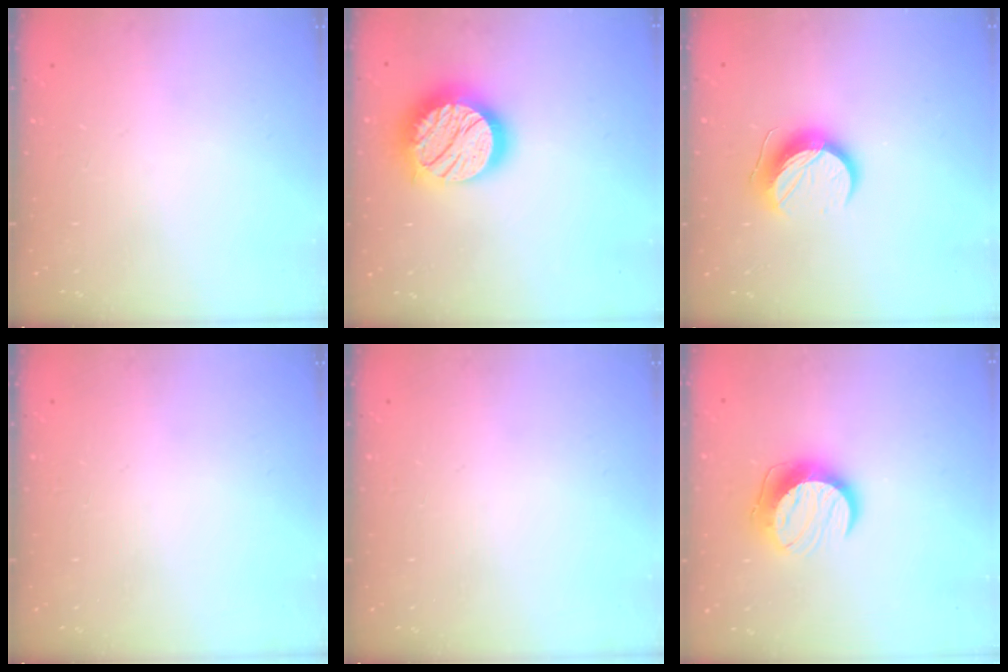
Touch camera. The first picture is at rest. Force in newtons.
{"total": 21.0, "press": 20.9, "slide": 1.3}
{"total": 12.4, "press": 12.4, "slide": 0.1}
{"total": 0.0}
{"total": 0.0}
{"total": 12.0, "press": 12.0, "slide": 0.7}